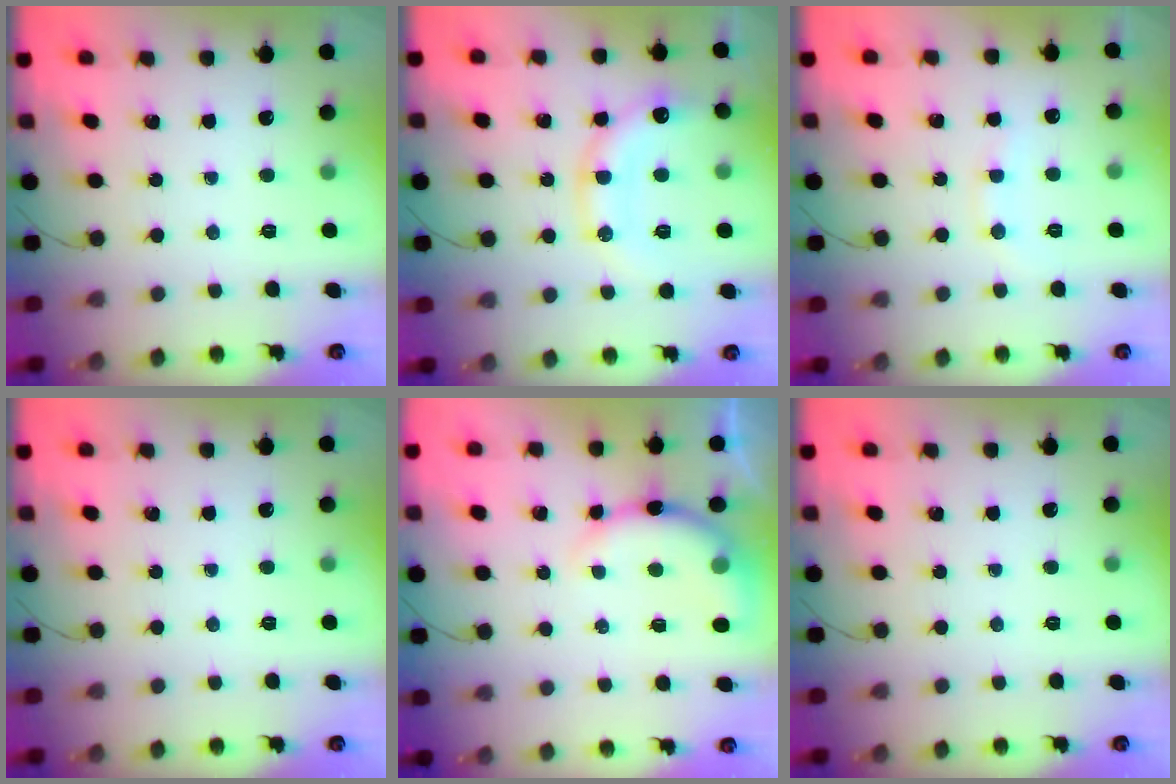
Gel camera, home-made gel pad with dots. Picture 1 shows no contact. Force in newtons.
{"total": 15.0, "press": 14.9, "slide": 1.6}
{"total": 7.5, "press": 7.4, "slide": 1.5}
{"total": 0.0}
{"total": 8.5, "press": 8.4, "slide": 1.6}
{"total": 0.0}